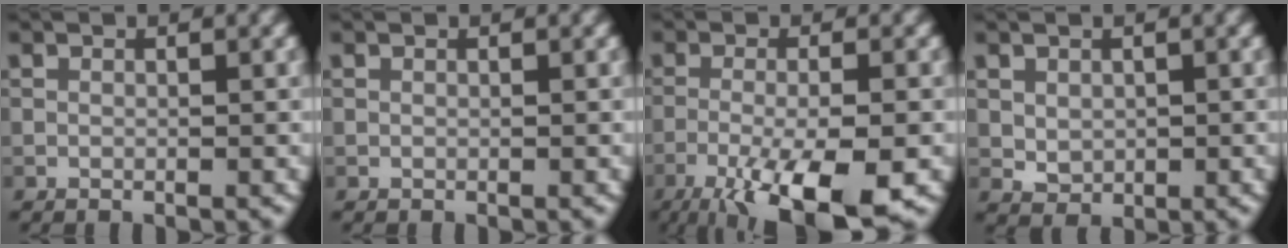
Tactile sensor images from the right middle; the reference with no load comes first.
{"total": 0.0}
{"total": 10.2, "force": [-5.5, 2.7, 8.1], "torque": [-0.147, -0.019, -0.094]}
{"total": 1.6, "force": [0.3, 1.3, 0.9], "torque": [-0.016, -0.004, 0.010]}